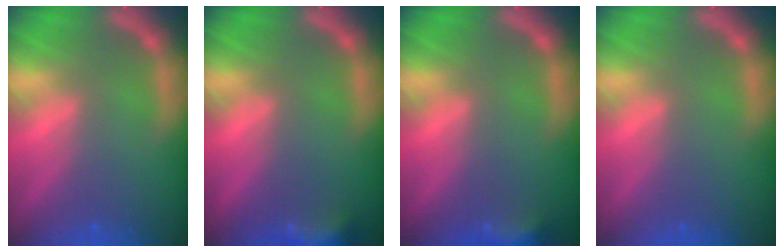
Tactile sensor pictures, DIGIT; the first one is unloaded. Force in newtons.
{"total": 4.4}
{"total": 3.4}
{"total": 0.0}